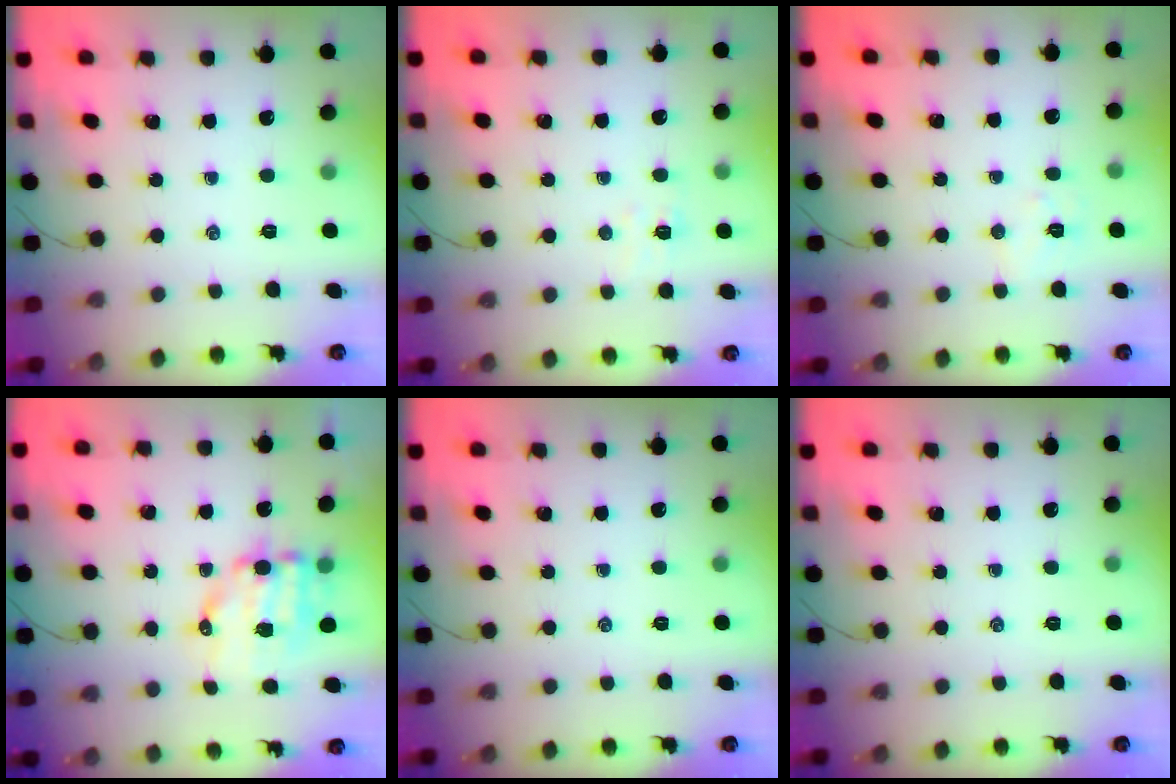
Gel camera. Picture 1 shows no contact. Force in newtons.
{"total": 5.0, "press": 4.9, "slide": 1.0}
{"total": 5.8, "press": 5.7, "slide": 1.0}
{"total": 9.3, "press": 9.1, "slide": 2.1}
{"total": 0.0}
{"total": 0.0}